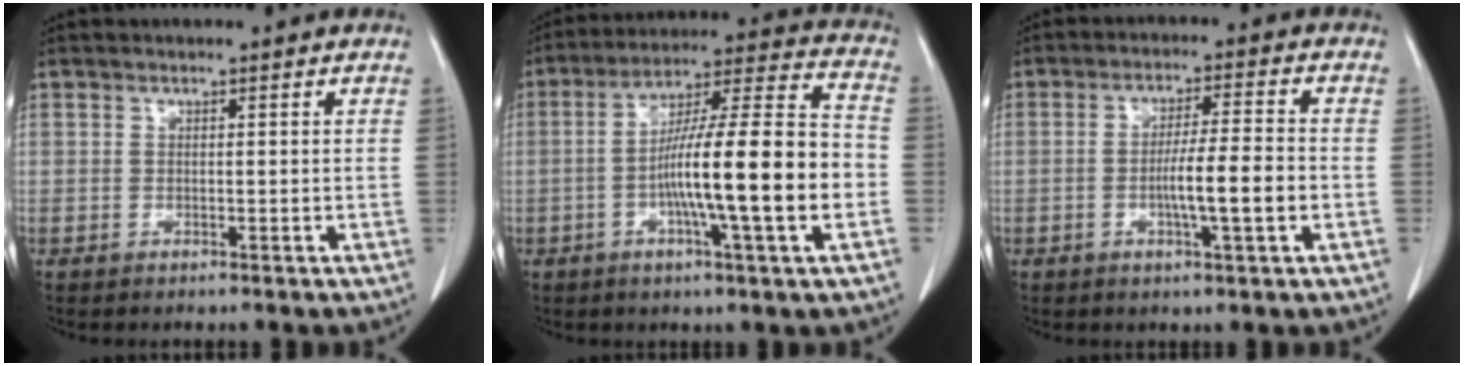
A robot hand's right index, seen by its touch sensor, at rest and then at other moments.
{"total": 18.4, "force": [-3.5, 0.8, 18.0], "torque": [-0.291, 0.012, -0.058]}
{"total": 7.4, "force": [-1.7, 0.3, 7.2], "torque": [-0.119, 0.003, -0.027]}